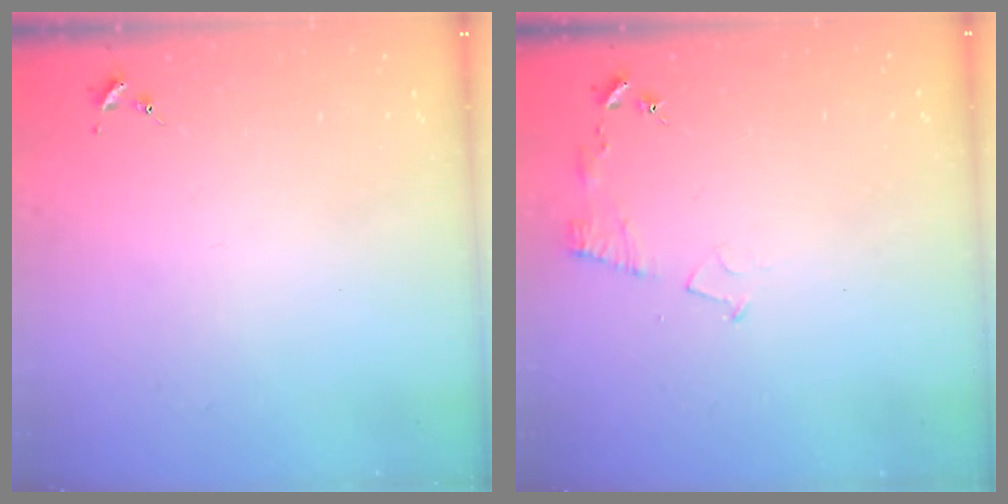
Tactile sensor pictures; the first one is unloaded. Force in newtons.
{"total": 6.1, "press": 6.1, "slide": 0.7}